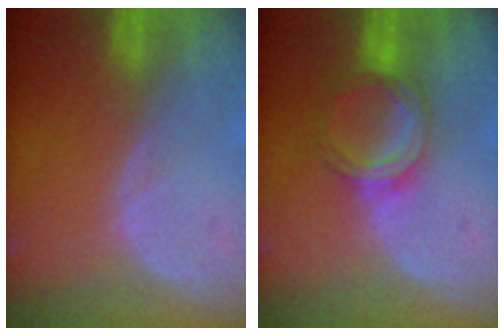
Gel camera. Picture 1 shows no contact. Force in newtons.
{"total": 5.3, "press": 5.2, "slide": 0.5}